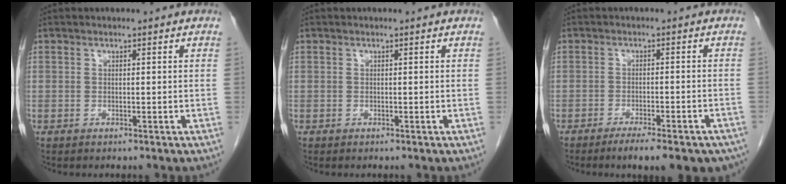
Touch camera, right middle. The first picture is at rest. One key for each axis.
{"total": 0.0}
{"total": 12.5, "fx": -9.9, "fy": 2.8, "fz": 7.1, "tx": -0.062, "ty": 0.002, "tz": -0.125}